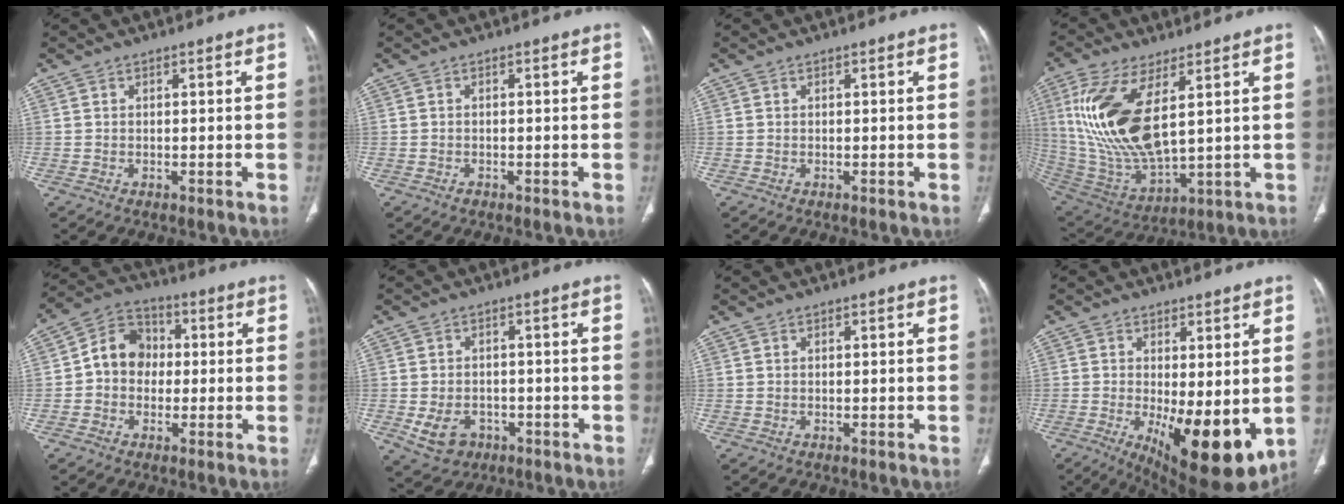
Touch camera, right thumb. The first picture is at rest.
{"total": 0.7, "force": [-0.4, 0.4, 0.2], "torque": [-0.003, 0.001, -0.008]}
{"total": 0.0}
{"total": 19.0, "force": [5.4, 7.9, 16.4], "torque": [-0.343, -0.027, 0.120]}
{"total": 9.1, "force": [-0.1, 7.8, 4.8], "torque": [-0.055, 0.029, -0.017]}
{"total": 6.5, "force": [-2.3, 5.1, 3.2], "torque": [-0.051, 0.015, -0.025]}
{"total": 0.0}
{"total": 14.4, "force": [-2.6, 5.2, 13.1], "torque": [-0.189, -0.032, -0.019]}